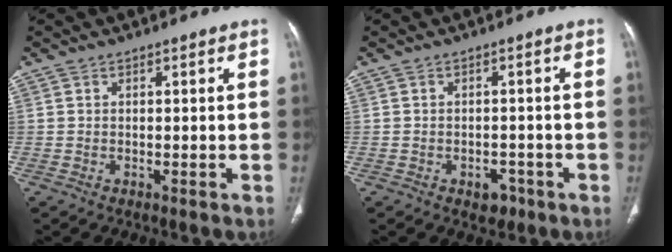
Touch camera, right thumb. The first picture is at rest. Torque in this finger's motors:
{"motor_torque": [2.59, 2.42, 0.41, -0.63, -0.04]}